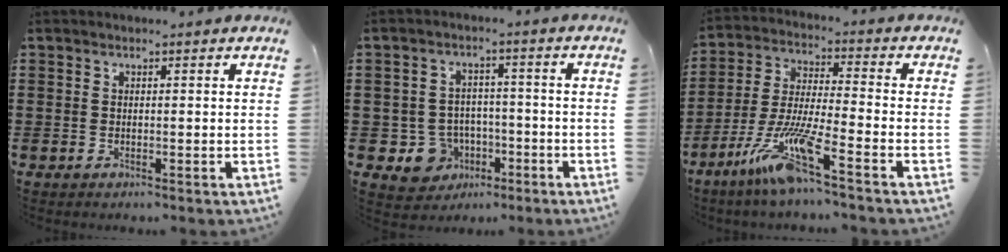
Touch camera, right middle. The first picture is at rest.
{"total": 6.4, "force": [-2.3, 5.6, 2.0], "torque": [-0.052, 0.009, -0.040]}
{"total": 10.5, "force": [-6.9, 0.6, 7.9], "torque": [-0.181, -0.018, -0.142]}